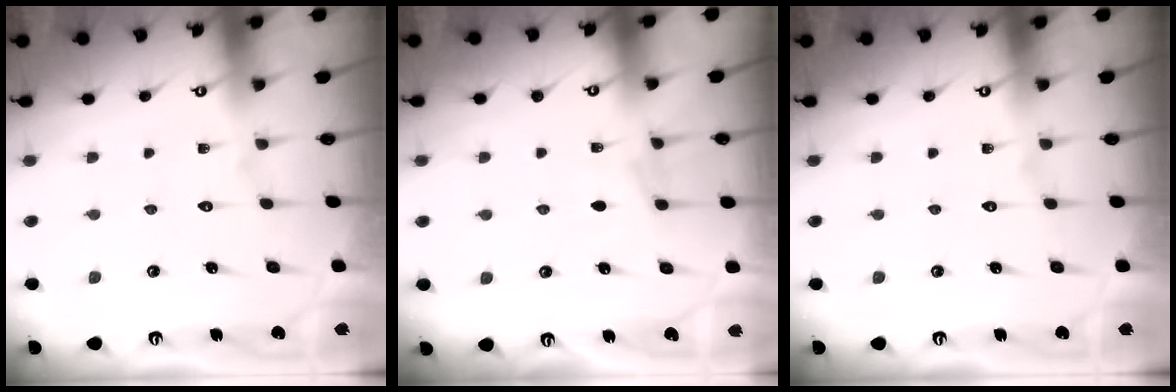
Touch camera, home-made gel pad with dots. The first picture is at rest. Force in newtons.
{"total": 3.3, "press": 3.3, "slide": 0.5}
{"total": 0.0}